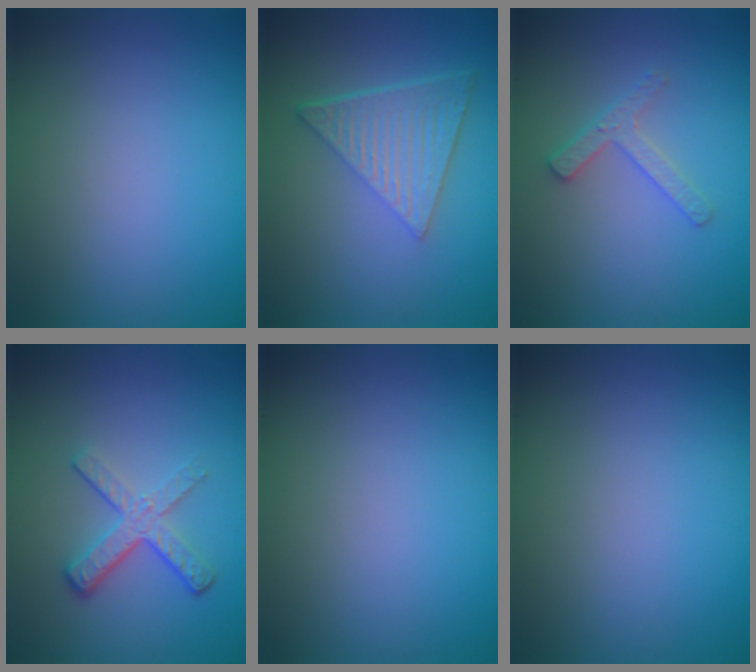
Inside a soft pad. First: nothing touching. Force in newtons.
{"total": 6.2, "press": 4.2, "slide": 4.6}
{"total": 2.3, "press": 2.2, "slide": 0.4}
{"total": 3.6, "press": 2.5, "slide": 2.7}
{"total": 0.0}
{"total": 0.0}